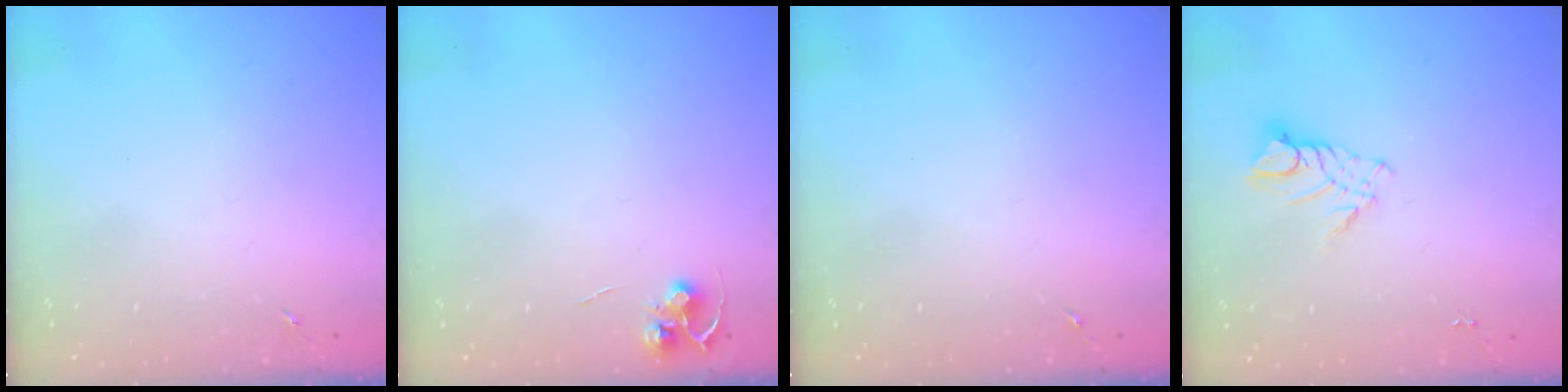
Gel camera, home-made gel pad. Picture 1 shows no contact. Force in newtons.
{"total": 5.7, "press": 5.6, "slide": 0.4}
{"total": 0.0}
{"total": 6.7, "press": 6.7, "slide": 0.5}